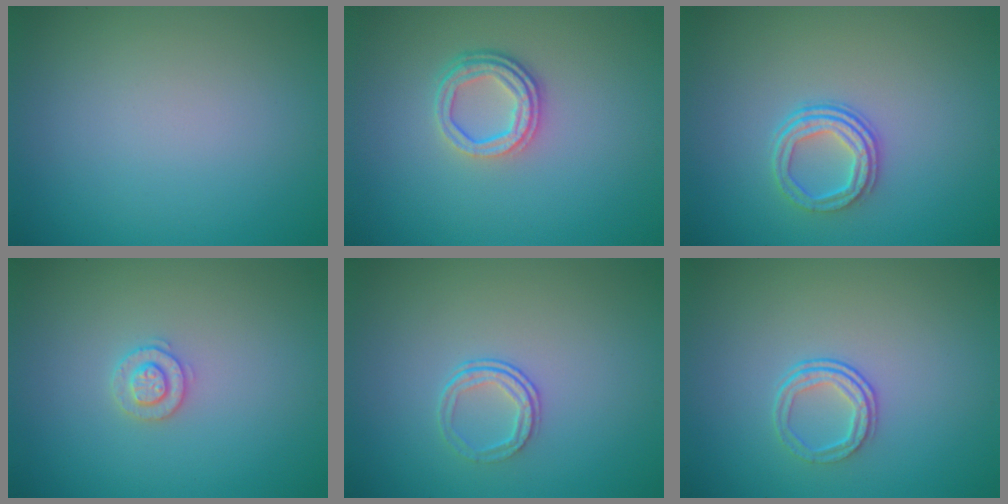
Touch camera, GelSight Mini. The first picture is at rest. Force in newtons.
{"total": 3.4, "press": 2.6, "slide": 2.2}
{"total": 3.0, "press": 2.3, "slide": 1.9}
{"total": 1.8, "press": 1.8, "slide": 0.4}
{"total": 1.7, "press": 1.1, "slide": 1.4}
{"total": 2.1, "press": 1.4, "slide": 1.5}